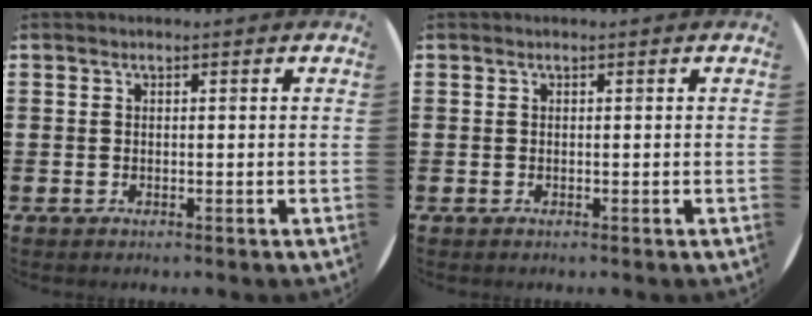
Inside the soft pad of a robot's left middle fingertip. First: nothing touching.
{"total": 0.0}